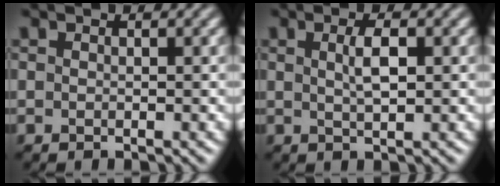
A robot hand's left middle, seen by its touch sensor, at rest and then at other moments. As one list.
[{"total": 2.3, "force": [0.6, 0.6, 2.2], "torque": [-0.041, 0.004, 0.010]}]